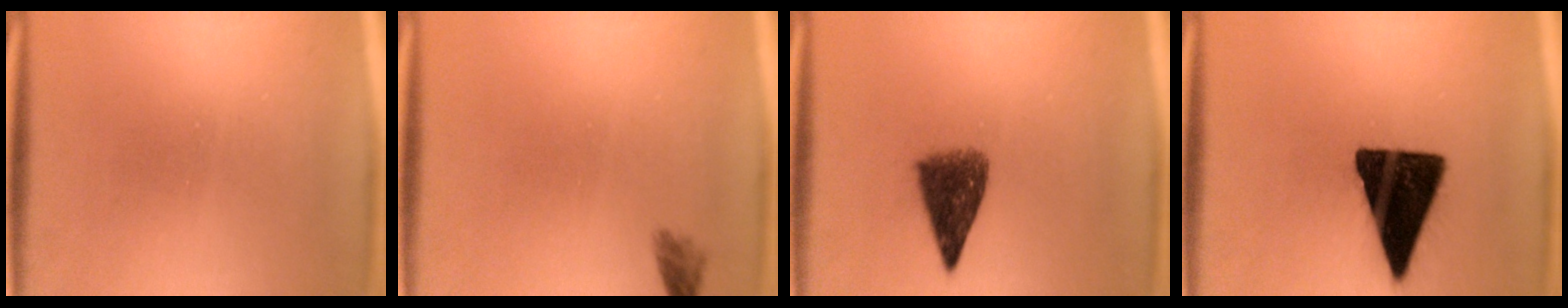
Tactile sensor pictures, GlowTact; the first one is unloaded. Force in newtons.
{"total": 1.6}
{"total": 6.3}
{"total": 17.3}